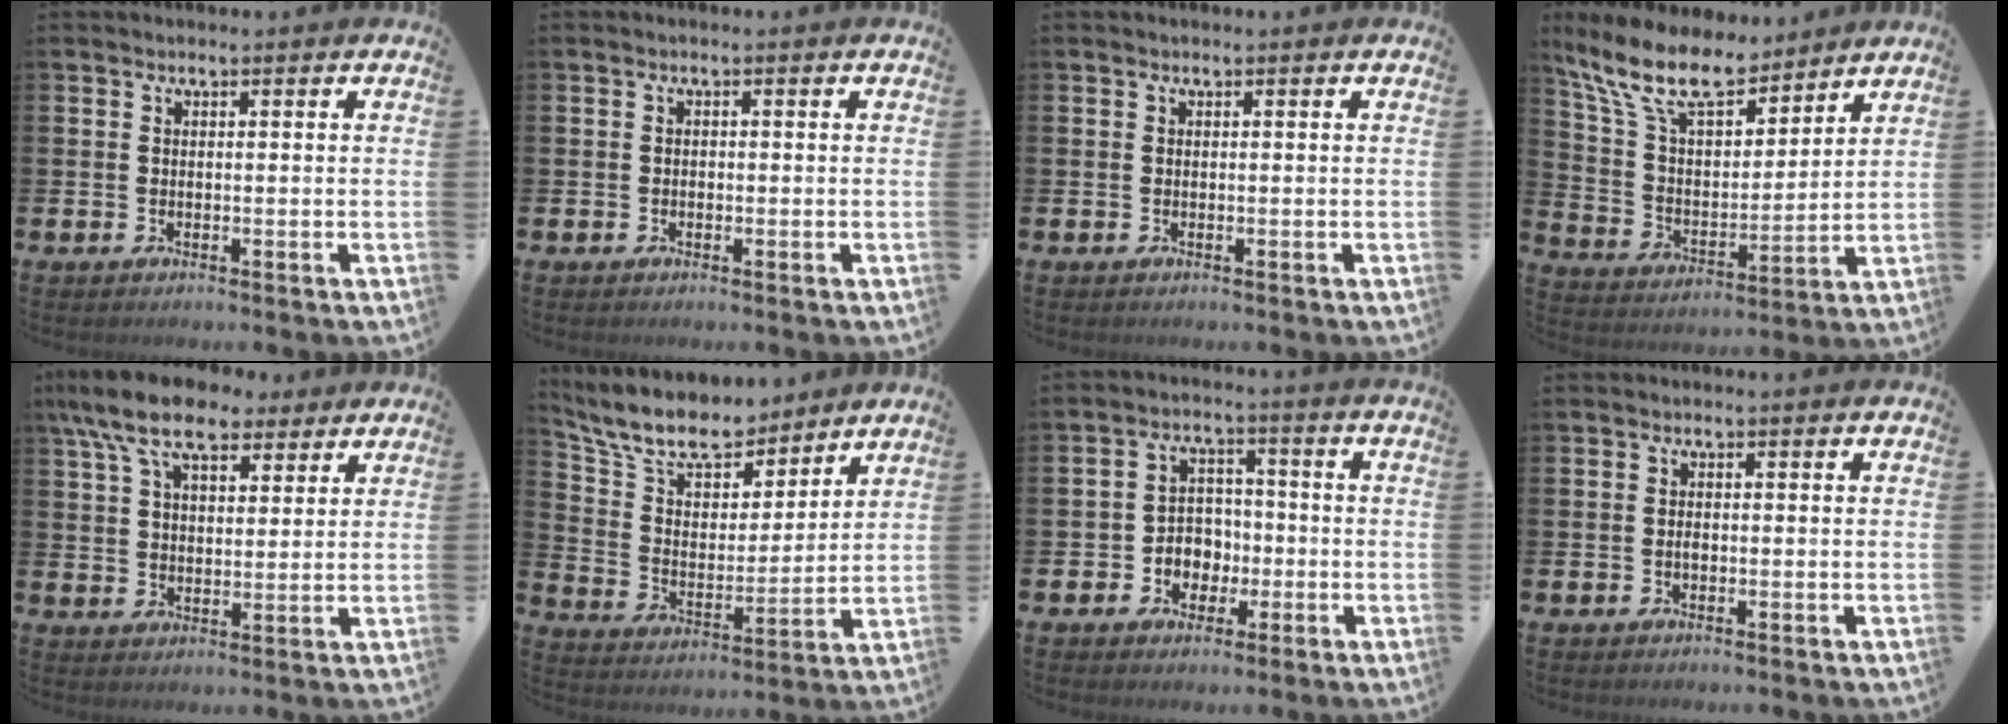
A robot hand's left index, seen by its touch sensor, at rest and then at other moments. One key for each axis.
{"total": 0.8, "fx": -0.7, "fy": 0.3, "fz": -0.2, "tx": -0.003, "ty": 0.005, "tz": -0.014}
{"total": 0.0}
{"total": 11.2, "fx": 9.5, "fy": 3.6, "fz": 4.8, "tx": -0.140, "ty": -0.049, "tz": 0.171}
{"total": 9.9, "fx": 8.0, "fy": 3.9, "fz": 4.3, "tx": -0.099, "ty": -0.023, "tz": 0.145}
{"total": 10.3, "fx": 9.1, "fy": 3.8, "fz": 2.9, "tx": -0.094, "ty": -0.063, "tz": 0.162}
{"total": 4.0, "fx": -1.4, "fy": 3.7, "fz": 0.7, "tx": -0.017, "ty": 0.001, "tz": -0.035}
{"total": 0.7, "fx": -0.6, "fy": 0.2, "fz": 0.3, "tx": -0.004, "ty": -0.001, "tz": -0.012}